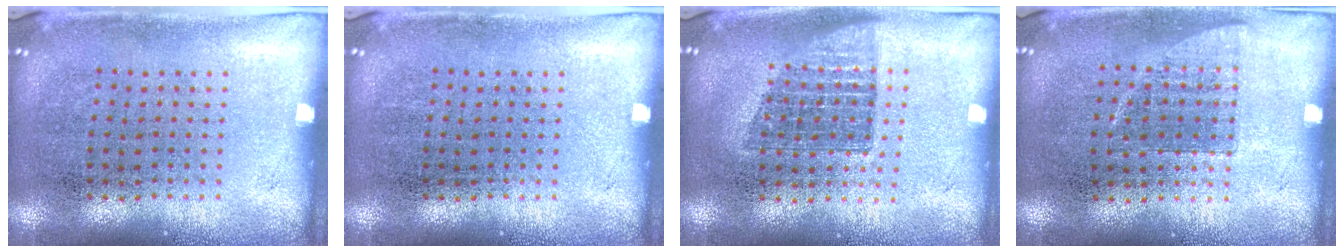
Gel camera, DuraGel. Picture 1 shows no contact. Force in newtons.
{"total": 0.0}
{"total": 1.4, "press": 1.2, "slide": 0.8}
{"total": 0.7, "press": 0.6, "slide": 0.3}